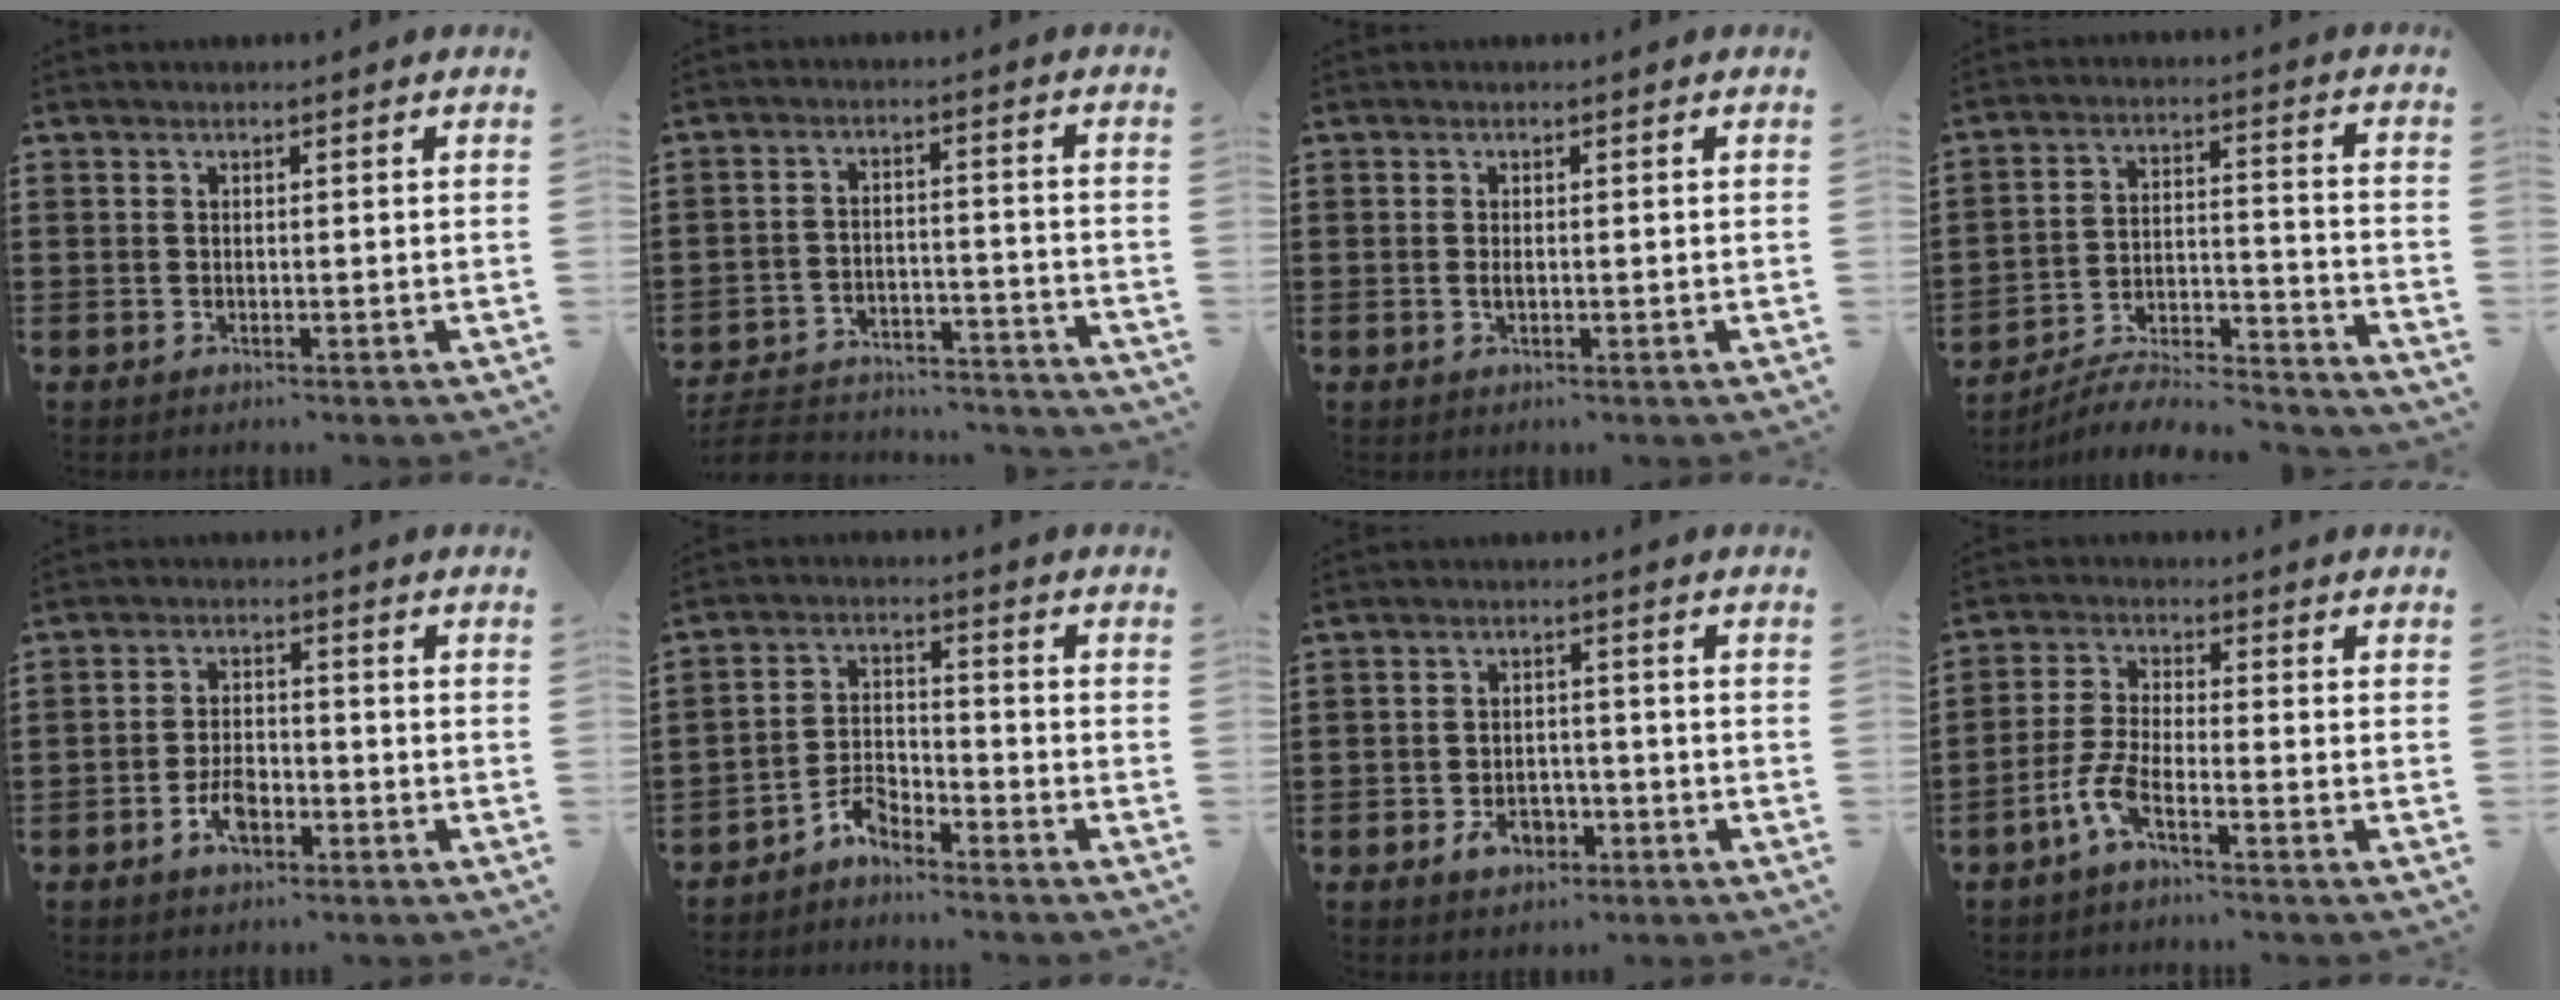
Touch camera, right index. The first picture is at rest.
{"total": 5.9, "force": [-5.7, 0.9, 1.4], "torque": [-0.033, 0.005, -0.114]}
{"total": 0.9, "force": [0.0, 0.3, 0.8], "torque": [-0.016, 0.001, -0.001]}
{"total": 6.7, "force": [-6.0, 1.4, 2.5], "torque": [-0.048, 0.000, -0.120]}
{"total": 4.6, "force": [-2.2, 2.2, 3.3], "torque": [-0.069, 0.003, -0.043]}
{"total": 4.3, "force": [-3.9, 1.3, 1.1], "torque": [-0.031, 0.010, -0.080]}
{"total": 3.9, "force": [-2.0, 2.5, 2.2], "torque": [-0.038, 0.007, -0.035]}
{"total": 4.9, "force": [-3.2, 0.8, 3.7], "torque": [-0.104, -0.014, -0.068]}